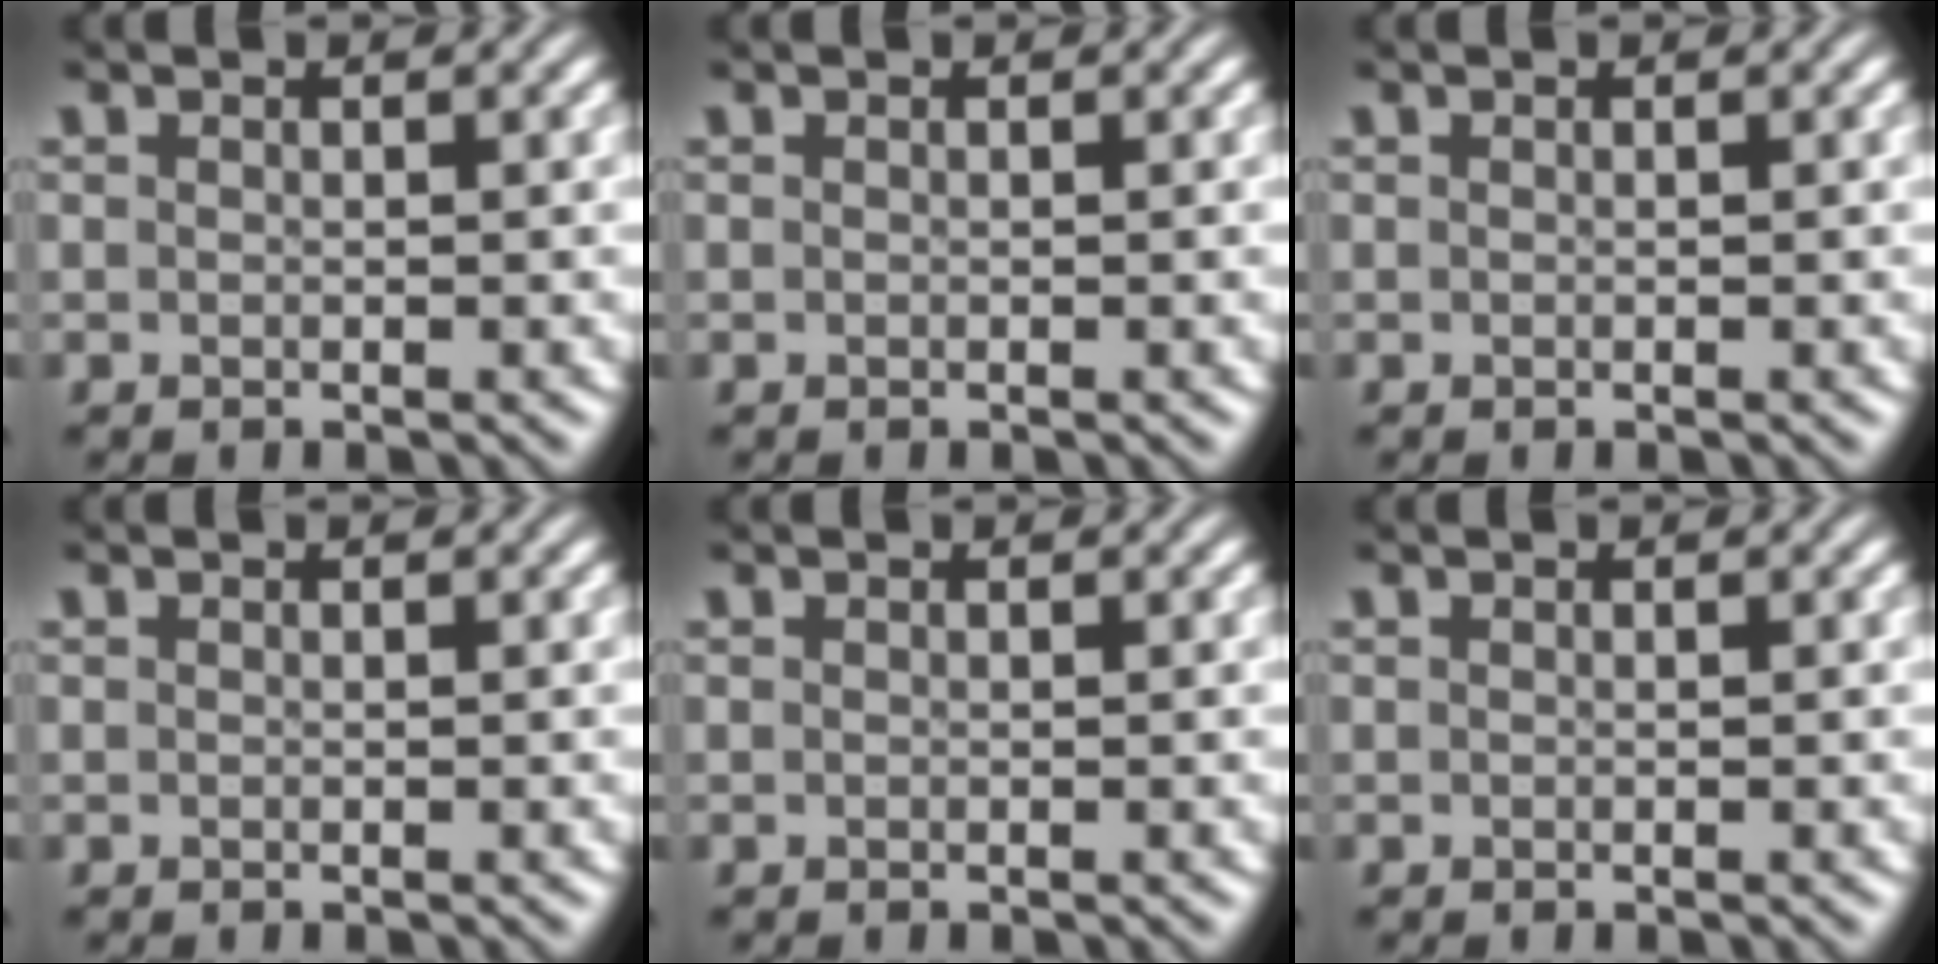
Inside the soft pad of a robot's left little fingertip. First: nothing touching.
{"total": 0.0}
{"total": 0.0}
{"total": 0.0}
{"total": 0.0}
{"total": 0.0}